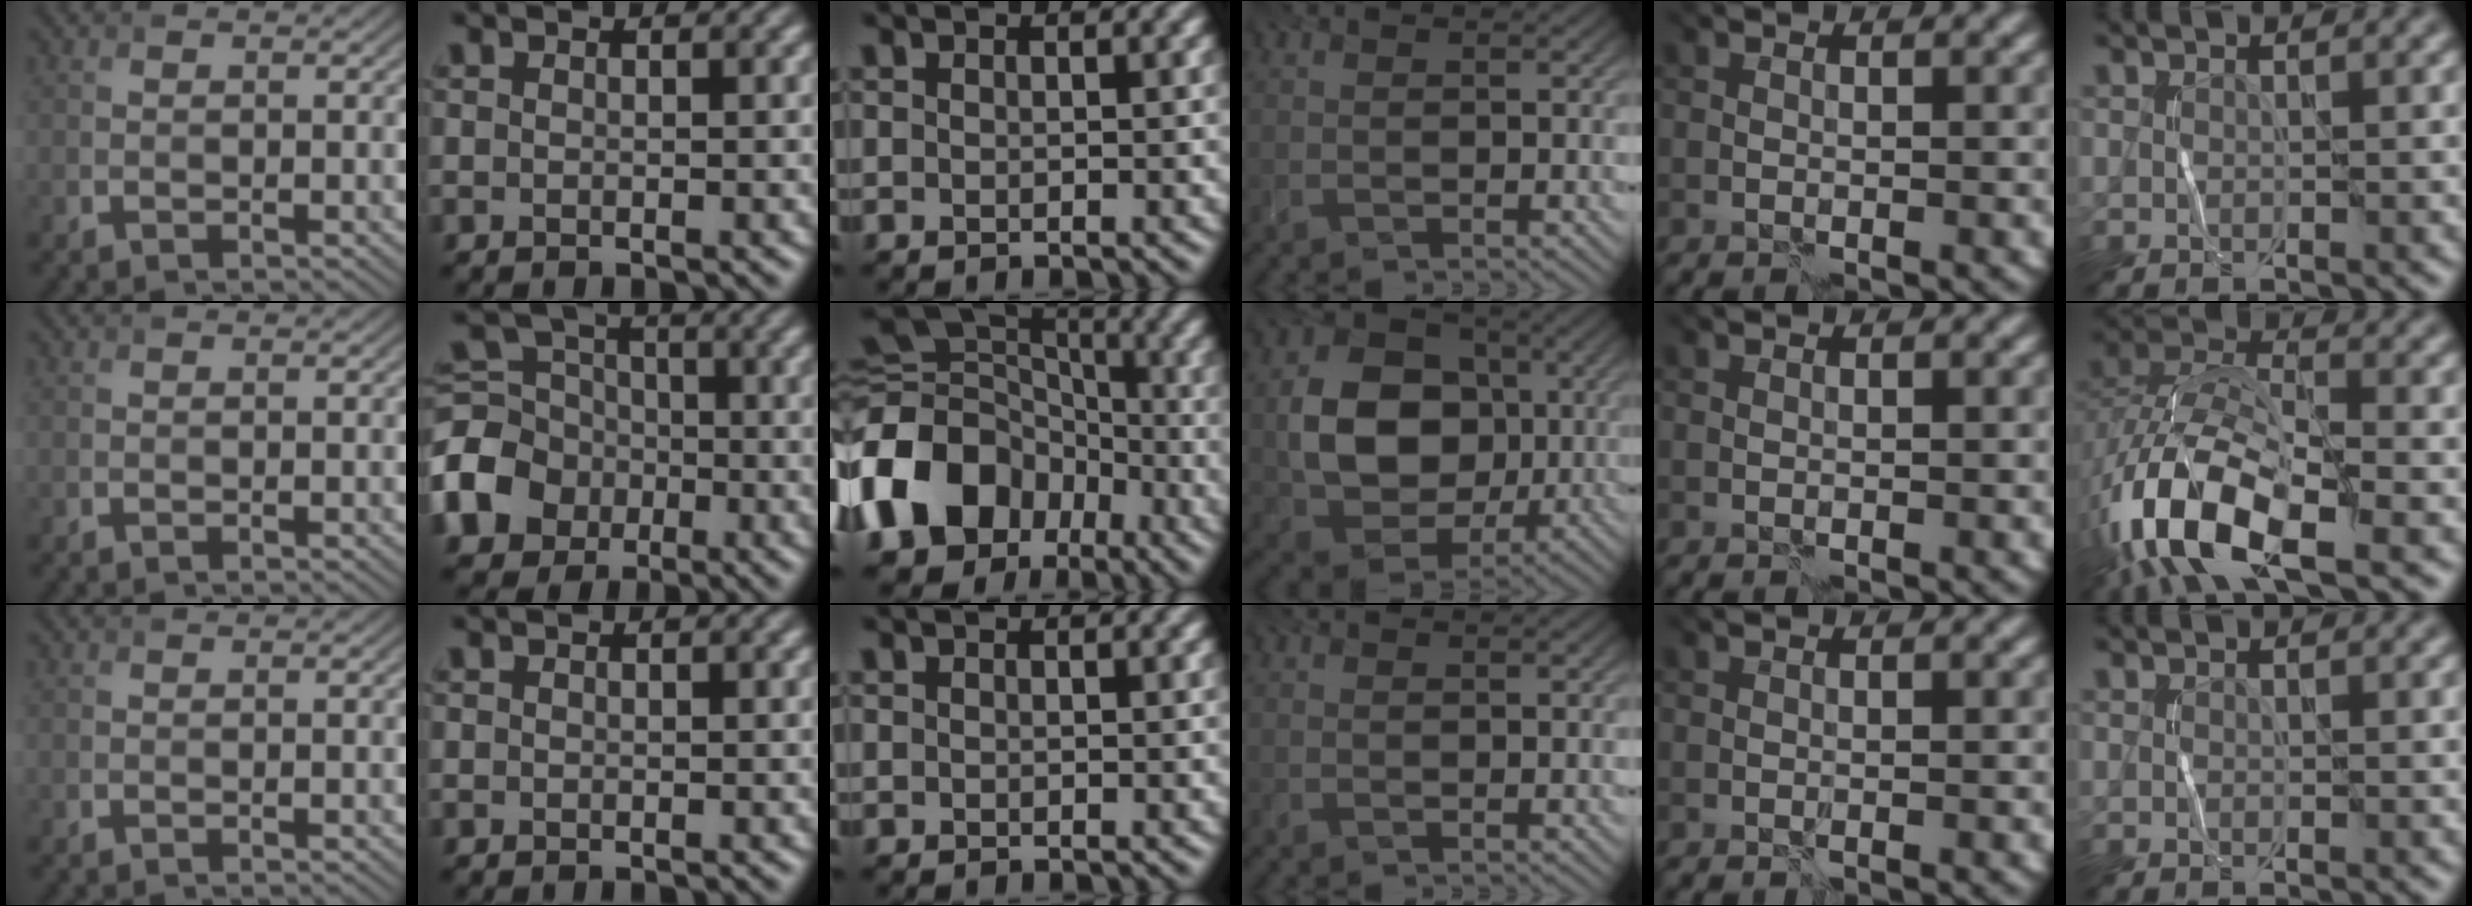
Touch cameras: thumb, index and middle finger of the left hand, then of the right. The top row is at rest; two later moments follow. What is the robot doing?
{"motion": "wrap", "object": "cellophane"}